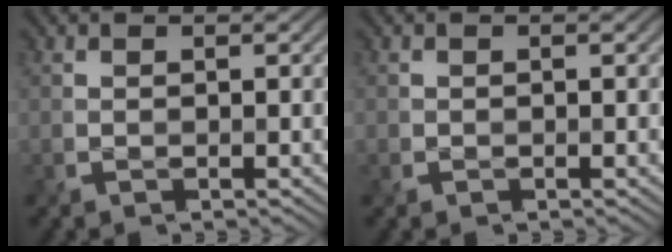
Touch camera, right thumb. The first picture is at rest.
{"total": 0.0}